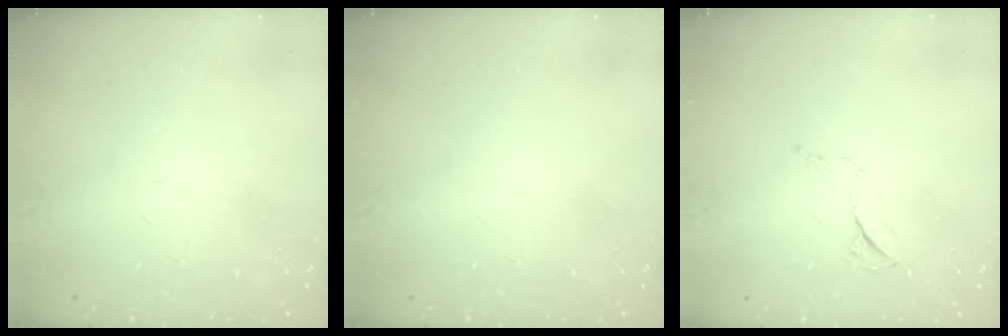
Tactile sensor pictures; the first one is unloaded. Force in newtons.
{"total": 0.0}
{"total": 6.1, "press": 5.9, "slide": 1.3}